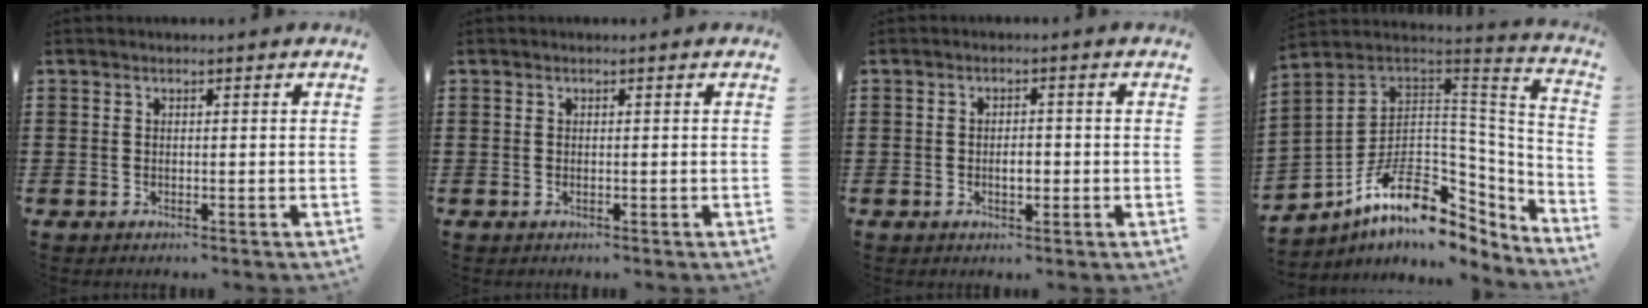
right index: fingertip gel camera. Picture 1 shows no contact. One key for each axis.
{"total": 0.0}
{"total": 2.5, "fx": -0.5, "fy": 1.1, "fz": 2.2, "tx": -0.043, "ty": 0.003, "tz": -0.010}
{"total": 14.2, "fx": -5.8, "fy": 9.0, "fz": 9.3, "tx": -0.168, "ty": 0.003, "tz": -0.095}